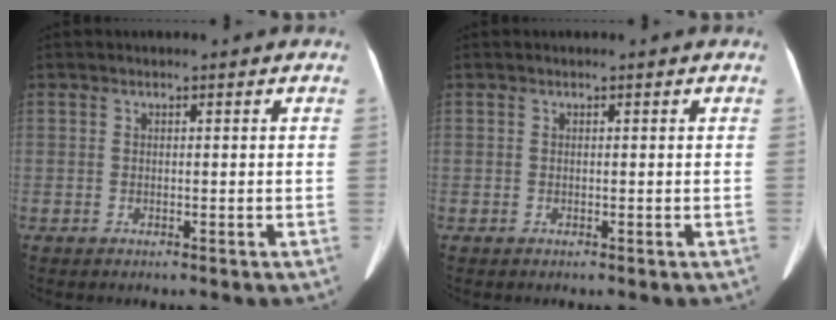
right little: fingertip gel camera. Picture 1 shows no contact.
{"total": 0.0}